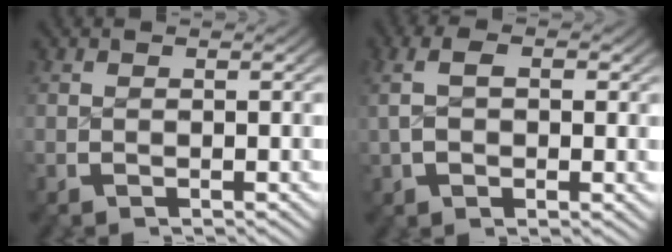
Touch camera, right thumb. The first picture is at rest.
{"total": 3.8, "force": [0.6, 2.2, 3.0], "torque": [-0.061, 0.003, 0.010]}